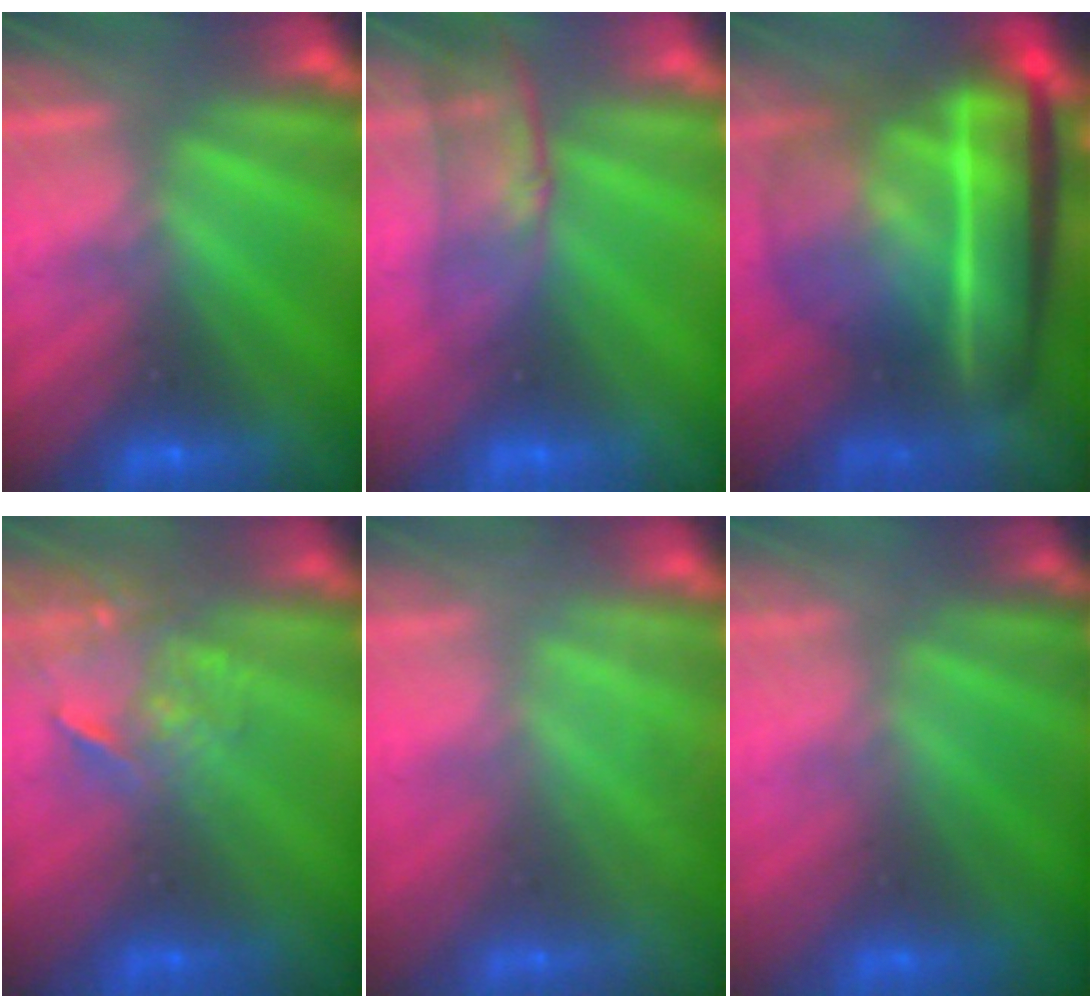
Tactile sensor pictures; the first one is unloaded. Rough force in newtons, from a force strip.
{"total": 3.0}
{"total": 7.6}
{"total": 3.7}
{"total": 2.5}
{"total": 2.9}